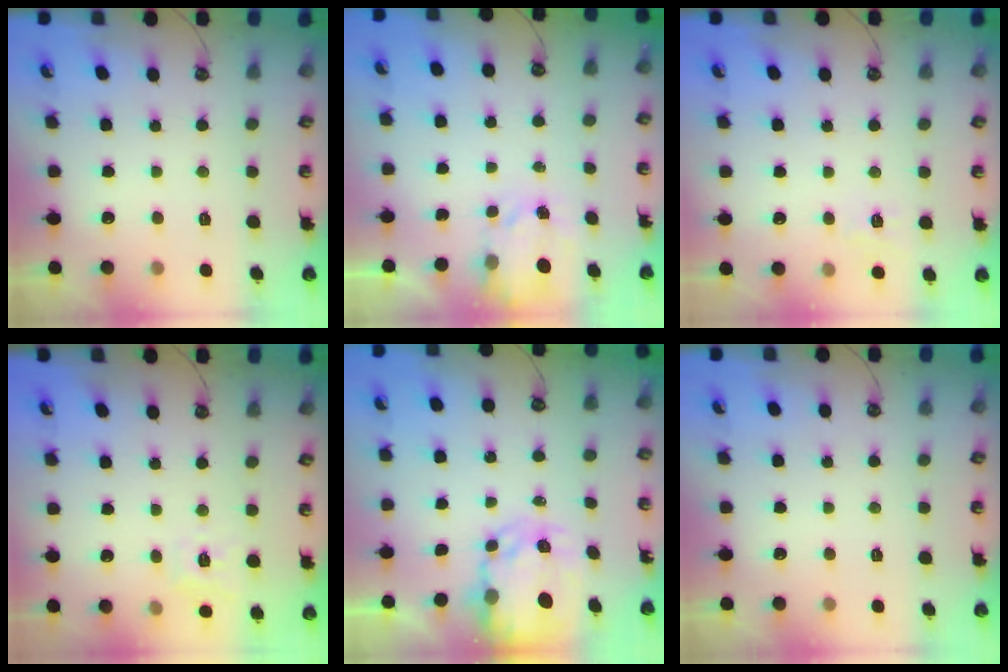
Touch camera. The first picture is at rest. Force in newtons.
{"total": 2.6, "press": 2.6, "slide": 0.4}
{"total": 7.0, "press": 7.0, "slide": 0.5}
{"total": 7.6, "press": 7.6, "slide": 0.4}
{"total": 5.5, "press": 5.5, "slide": 0.3}
{"total": 0.0}